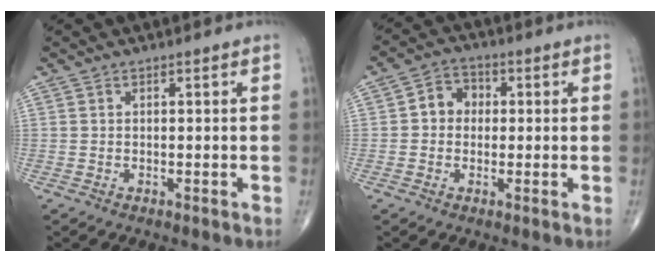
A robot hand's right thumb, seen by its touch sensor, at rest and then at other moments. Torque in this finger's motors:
{"motor_torque": [-0.65, 0.63, 0.32, 0.12, 0.03]}